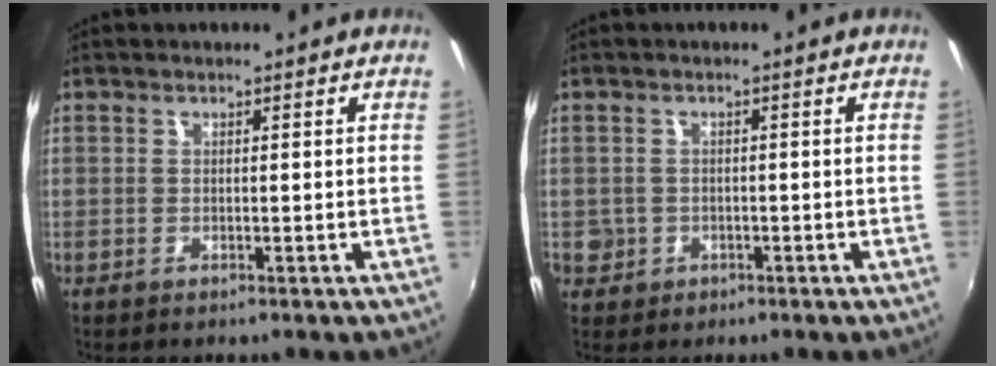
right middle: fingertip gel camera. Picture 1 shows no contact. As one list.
[{"total": 3.5, "force": [-1.0, 3.2, 0.8], "torque": [-0.022, -0.002, -0.013]}]